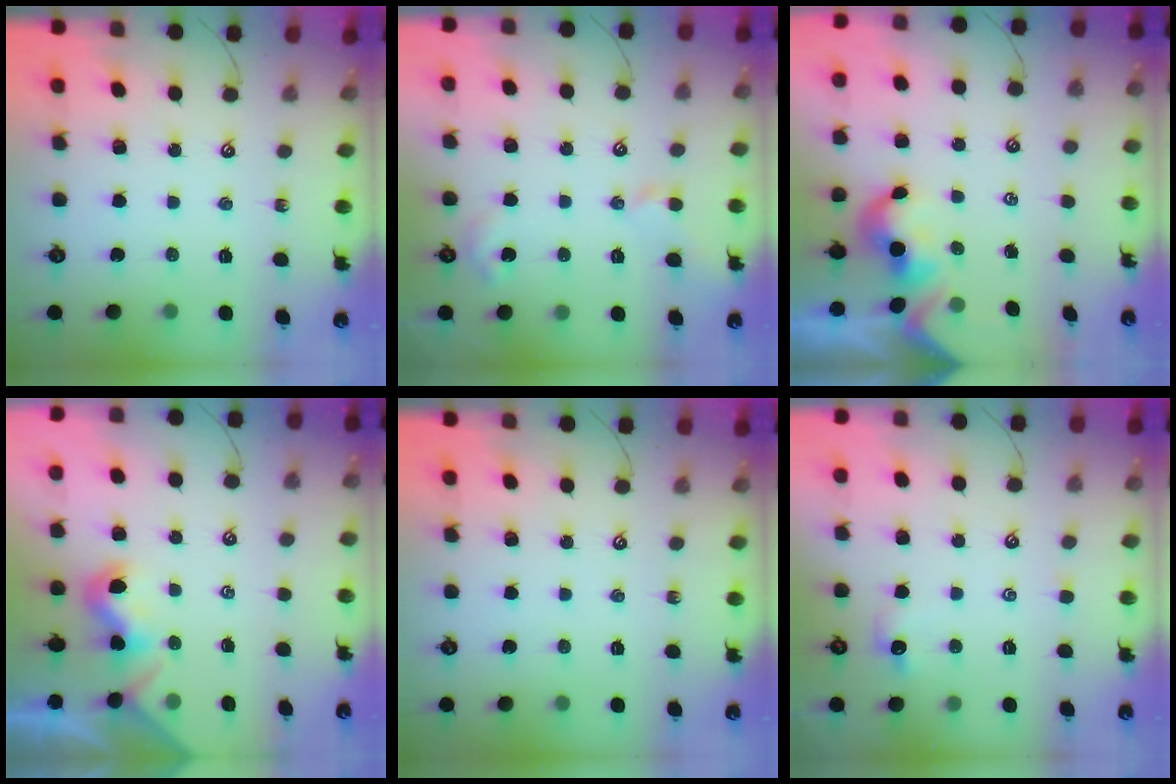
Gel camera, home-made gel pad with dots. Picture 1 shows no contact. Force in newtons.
{"total": 3.9, "press": 3.8, "slide": 0.7}
{"total": 2.0, "press": 2.0, "slide": 0.3}
{"total": 0.9, "press": 0.8, "slide": 0.2}
{"total": 0.0}
{"total": 0.7, "press": 0.4, "slide": 0.6}